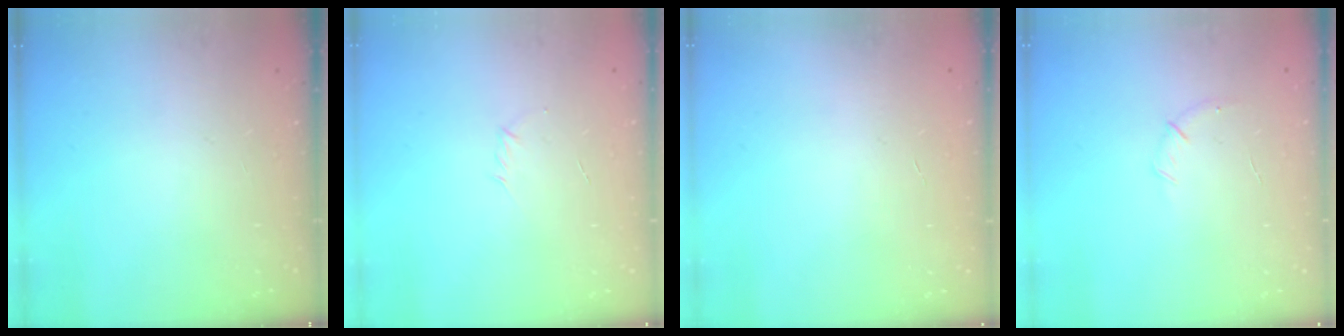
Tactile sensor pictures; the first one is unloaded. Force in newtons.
{"total": 2.9, "press": 2.8, "slide": 0.8}
{"total": 0.6, "press": 0.6, "slide": 0.2}
{"total": 5.1, "press": 4.9, "slide": 1.4}